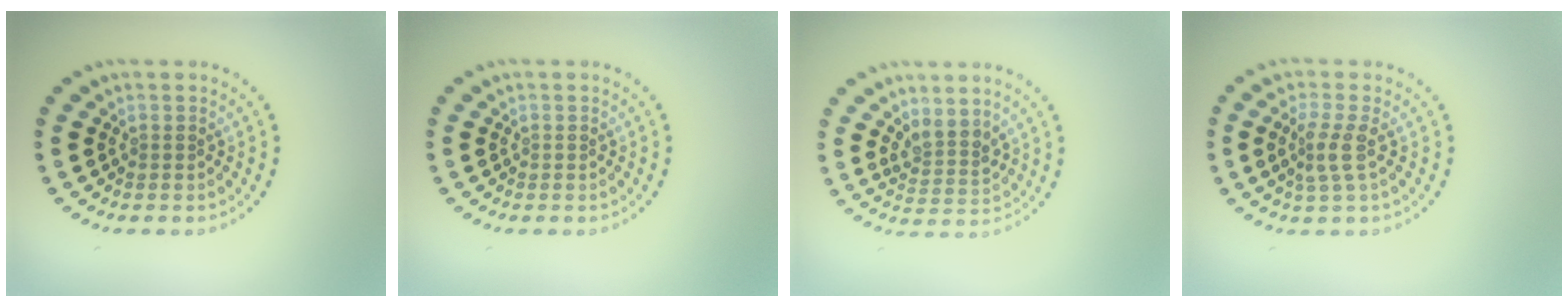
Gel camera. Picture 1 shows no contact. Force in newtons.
{"total": 0.0}
{"total": 2.4, "press": 1.9, "slide": 1.5}
{"total": 2.4, "press": 1.7, "slide": 1.6}